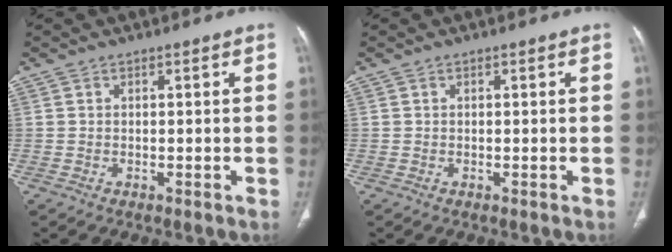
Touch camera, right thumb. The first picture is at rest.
{"total": 0.0}